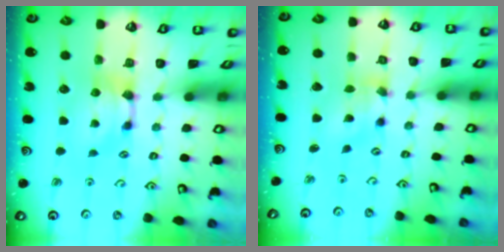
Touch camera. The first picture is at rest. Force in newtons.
{"total": 1.4, "press": 0.6, "slide": 1.3}